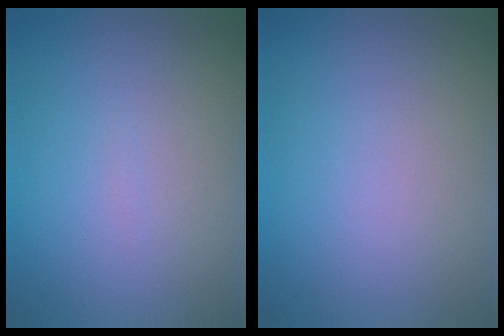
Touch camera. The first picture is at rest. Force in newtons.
{"total": 0.0}